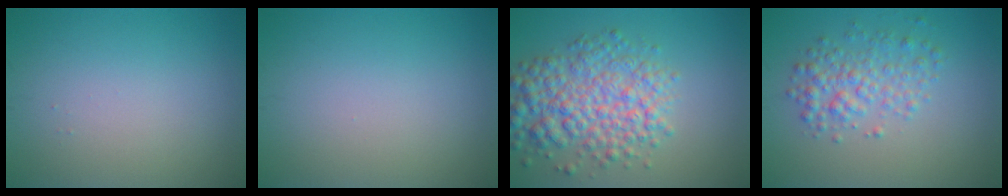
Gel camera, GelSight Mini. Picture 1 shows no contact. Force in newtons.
{"total": 0.0}
{"total": 6.7, "press": 6.7, "slide": 0.2}
{"total": 3.3, "press": 3.3, "slide": 0.1}